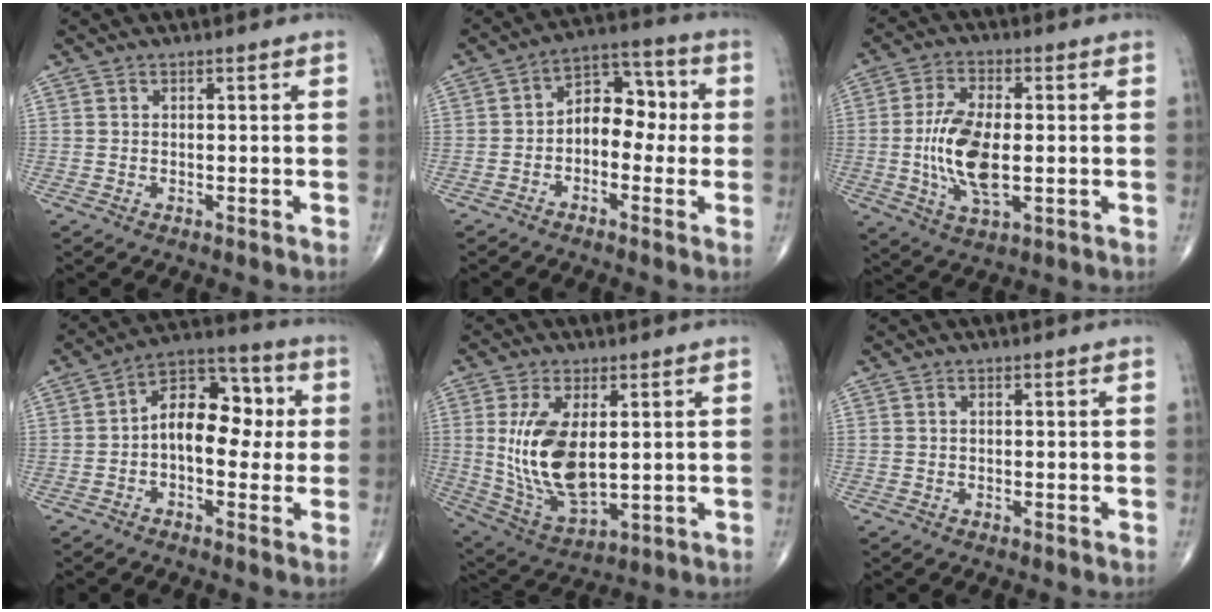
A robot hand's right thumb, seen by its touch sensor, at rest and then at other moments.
{"total": 9.2, "force": [-0.7, 6.2, 6.8], "torque": [-0.061, 0.041, -0.027]}
{"total": 12.2, "force": [-1.0, 5.6, 10.8], "torque": [-0.213, -0.004, -0.018]}
{"total": 12.8, "force": [0.3, 7.7, 10.2], "torque": [-0.119, 0.036, -0.008]}
{"total": 14.6, "force": [1.8, 7.2, 12.5], "torque": [-0.240, -0.021, 0.051]}
{"total": 0.0}